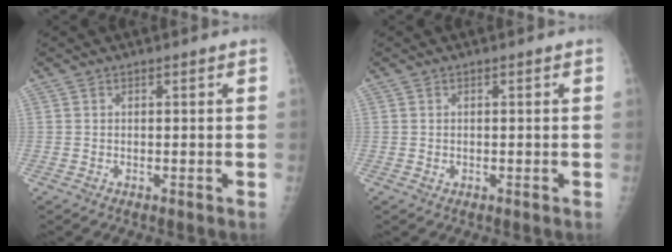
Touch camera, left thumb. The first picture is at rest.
{"total": 0.8, "force": [-0.2, 0.6, 0.4], "torque": [-0.004, 0.004, -0.001]}